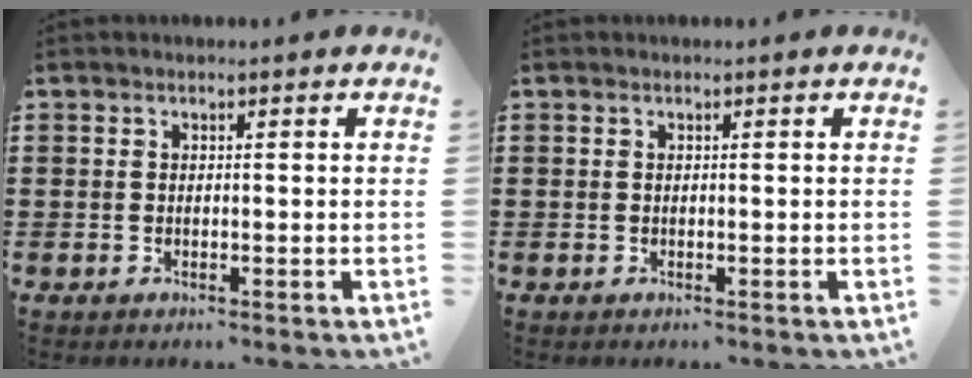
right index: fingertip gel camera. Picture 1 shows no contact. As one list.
[{"total": 0.0}]